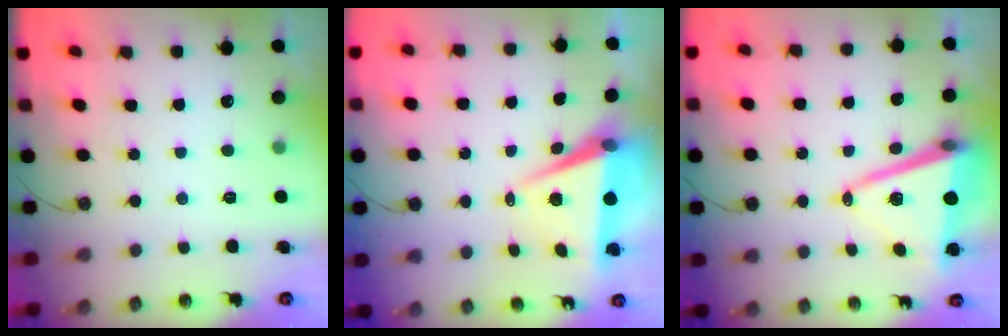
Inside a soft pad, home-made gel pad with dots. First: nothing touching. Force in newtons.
{"total": 7.5, "press": 6.2, "slide": 4.1}
{"total": 13.6, "press": 13.0, "slide": 4.1}